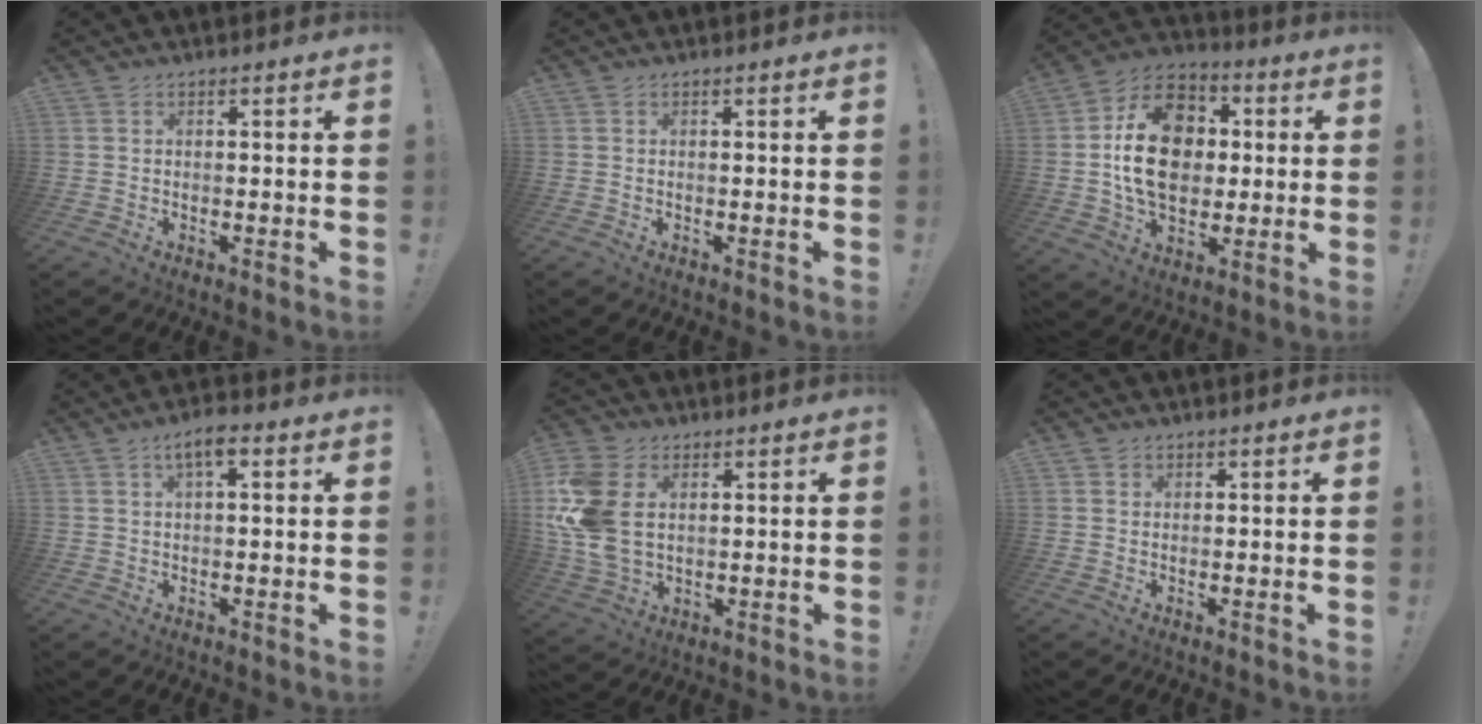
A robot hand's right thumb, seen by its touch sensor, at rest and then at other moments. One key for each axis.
{"total": 0.0}
{"total": 19.6, "fx": 0.9, "fy": 14.7, "fz": 12.9, "tx": -0.207, "ty": 0.018, "tz": 0.022}
{"total": 4.5, "fx": 1.8, "fy": 1.5, "fz": 3.9, "tx": -0.063, "ty": 0.001, "tz": 0.027}
{"total": 15.6, "fx": 3.2, "fy": 10.7, "fz": 10.9, "tx": -0.233, "ty": -0.011, "tz": 0.060}
{"total": 1.2, "fx": 0.9, "fy": 0.8, "fz": 0.1, "tx": 0.003, "ty": -0.001, "tz": 0.016}